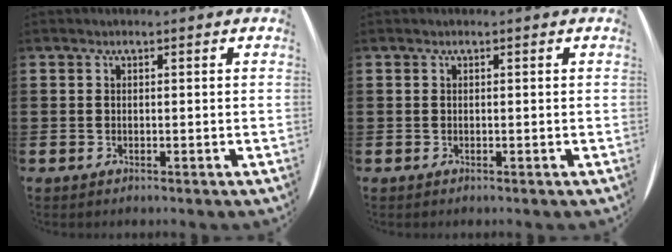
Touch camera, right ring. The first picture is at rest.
{"total": 0.0}